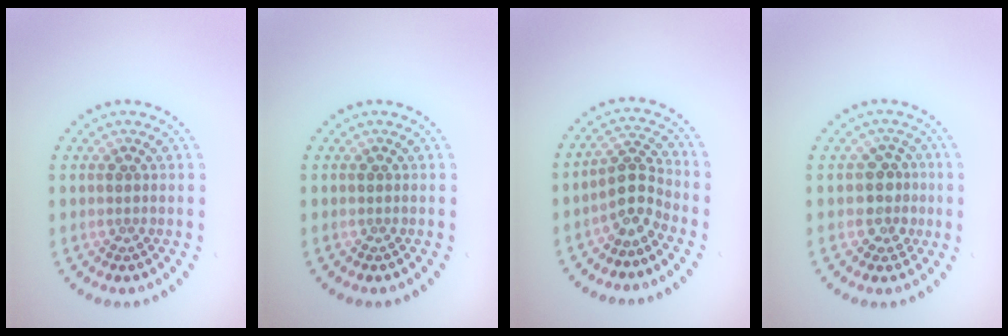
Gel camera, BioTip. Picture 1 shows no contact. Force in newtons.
{"total": 0.0}
{"total": 2.9, "press": 2.3, "slide": 1.7}
{"total": 2.5, "press": 2.2, "slide": 1.1}